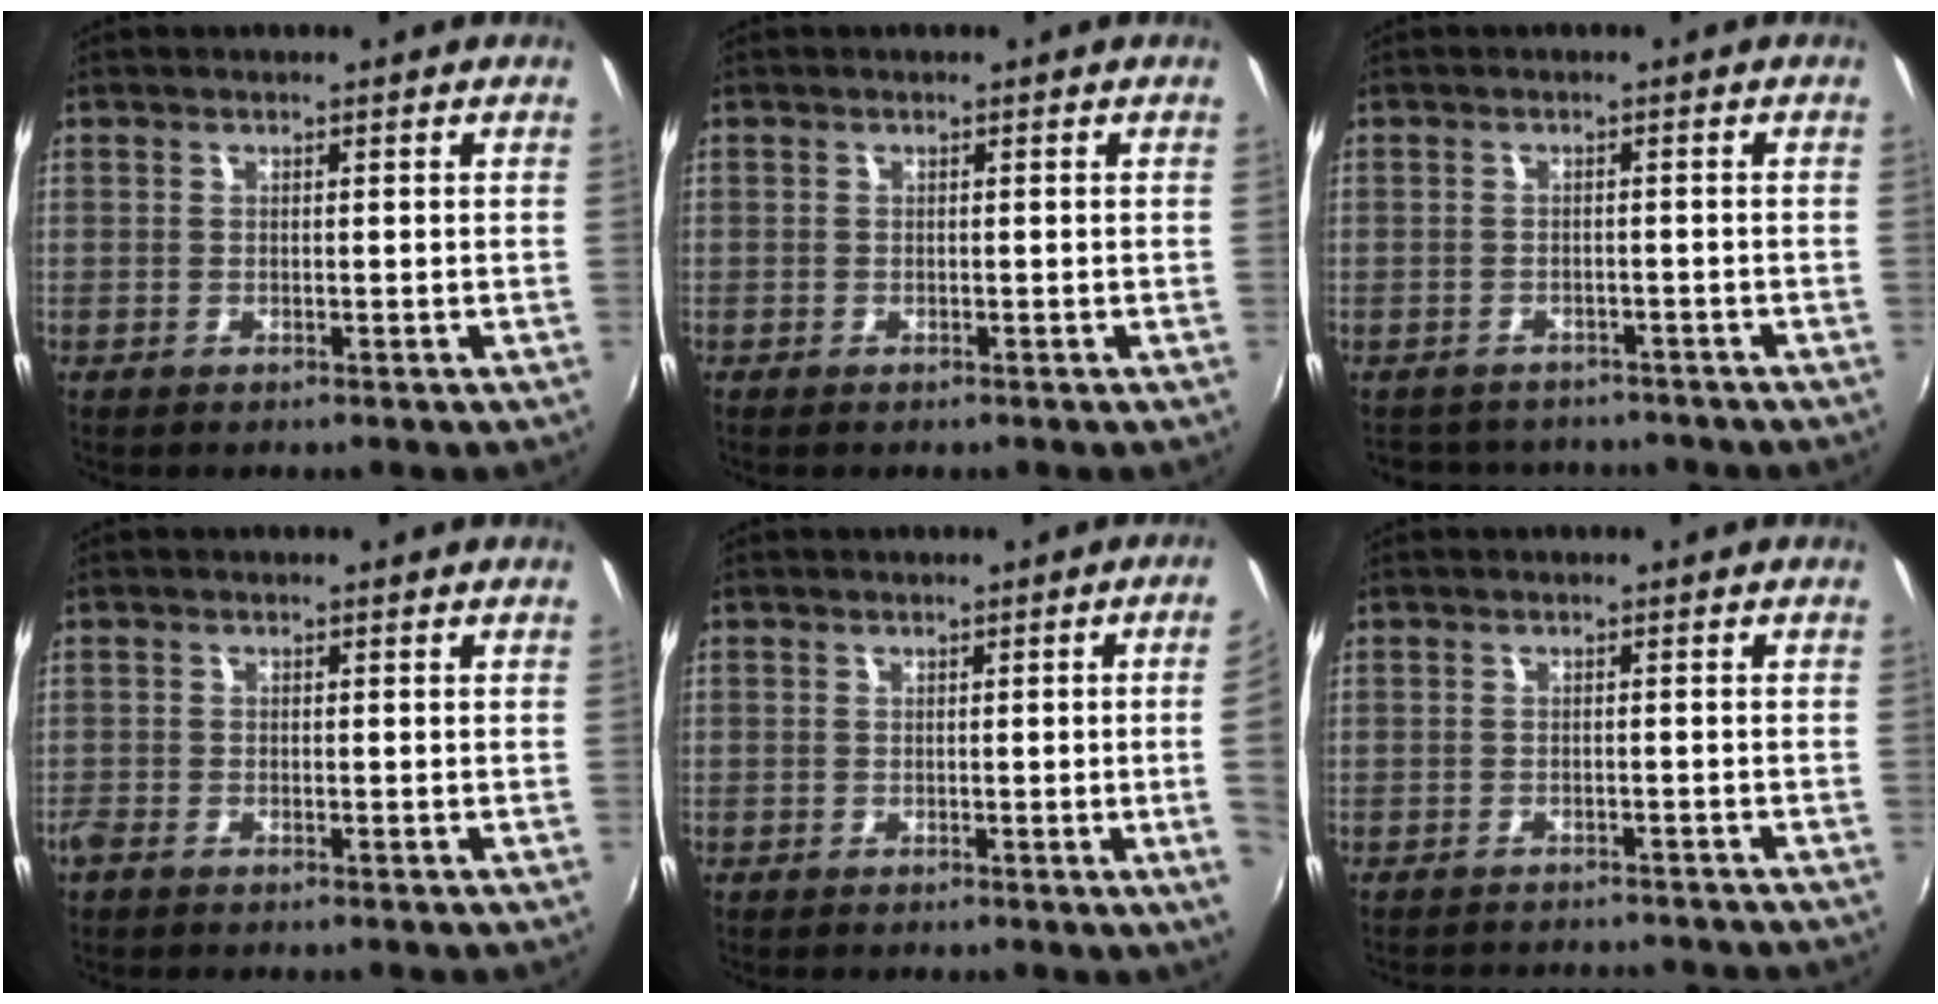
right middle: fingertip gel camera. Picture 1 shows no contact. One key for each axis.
{"total": 0.0}
{"total": 7.5, "fx": -6.6, "fy": 3.1, "fz": 1.7, "tx": -0.043, "ty": -0.005, "tz": -0.091}
{"total": 2.0, "fx": -1.6, "fy": 0.8, "fz": 0.9, "tx": -0.024, "ty": -0.005, "tz": -0.033}
{"total": 5.6, "fx": 0.0, "fy": -1.7, "fz": 5.3, "tx": -0.073, "ty": -0.009, "tz": 0.003}
{"total": 8.5, "fx": -7.9, "fy": 1.7, "fz": 2.7, "tx": -0.063, "ty": -0.010, "tz": -0.105}